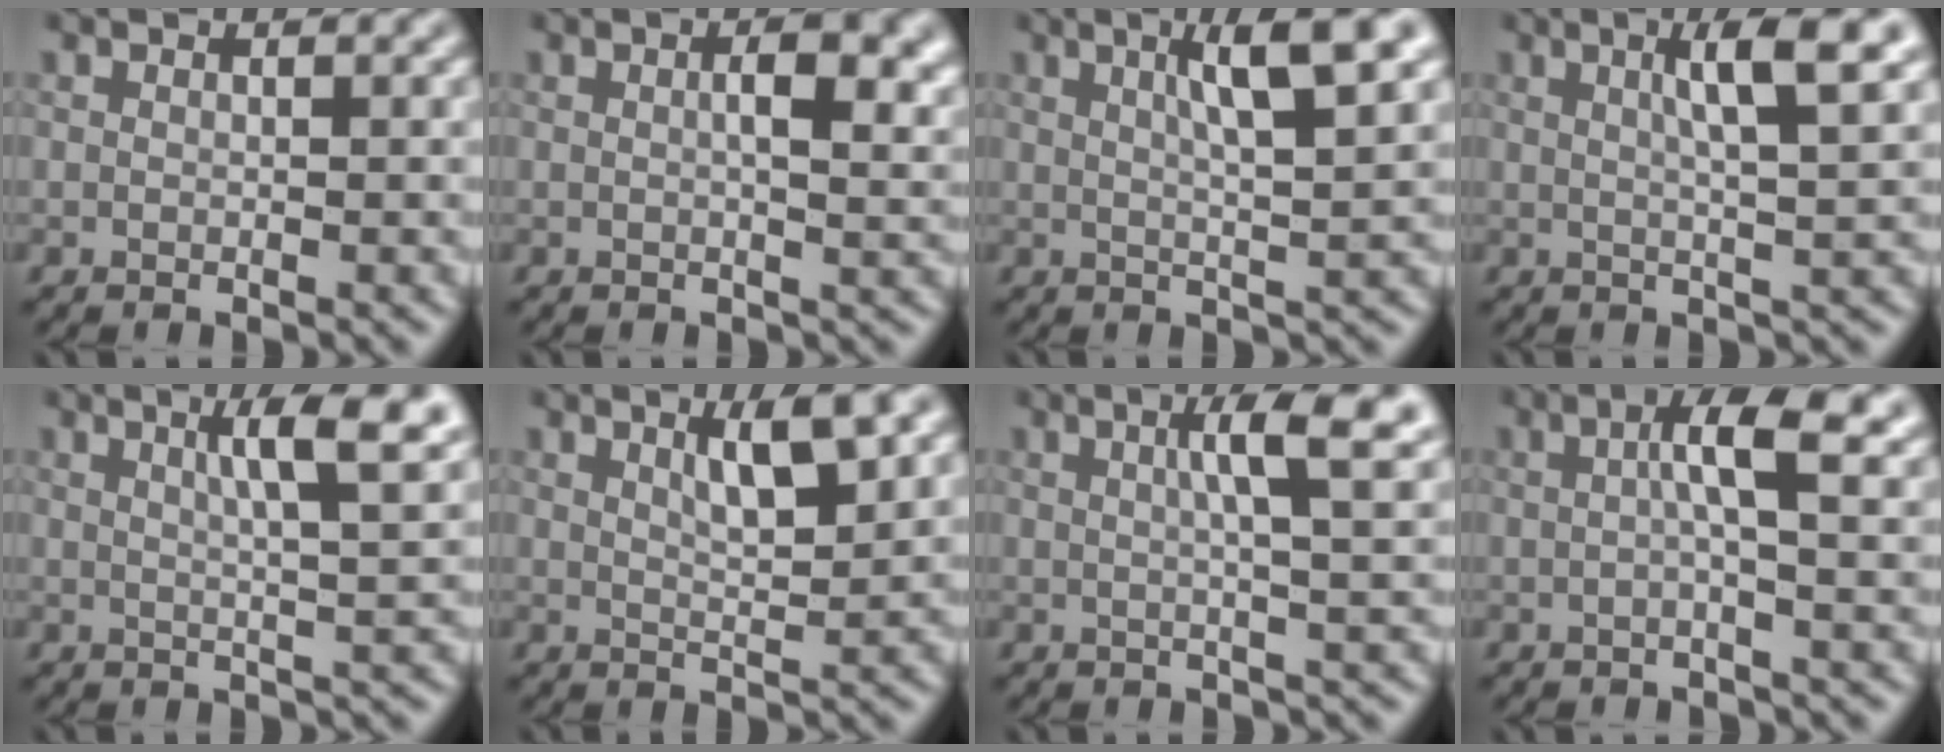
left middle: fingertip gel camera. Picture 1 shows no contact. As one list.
[{"total": 4.4, "force": [0.9, 1.6, 4.1], "torque": [-0.053, 0.007, 0.010]}, {"total": 6.3, "force": [2.4, 1.3, 5.7], "torque": [-0.077, 0.010, 0.034]}, {"total": 5.2, "force": [1.8, 0.9, 4.8], "torque": [-0.071, 0.007, 0.026]}, {"total": 6.3, "force": [2.6, 1.2, 5.6], "torque": [-0.073, 0.006, 0.038]}, {"total": 4.1, "force": [2.0, 0.8, 3.5], "torque": [-0.059, 0.002, 0.033]}, {"total": 5.7, "force": [1.7, 1.1, 5.4], "torque": [-0.072, 0.012, 0.022]}, {"total": 4.7, "force": [0.8, 0.8, 4.5], "torque": [-0.079, 0.007, 0.011]}]